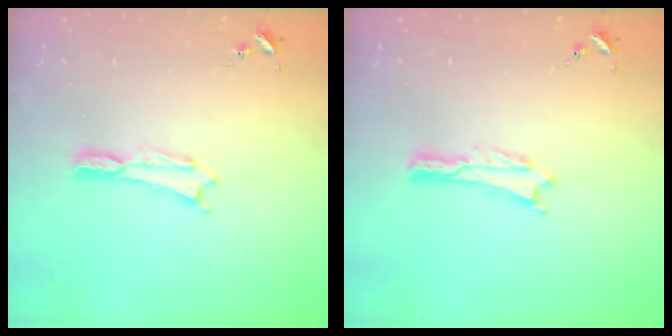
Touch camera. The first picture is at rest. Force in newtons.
{"total": 0.0}